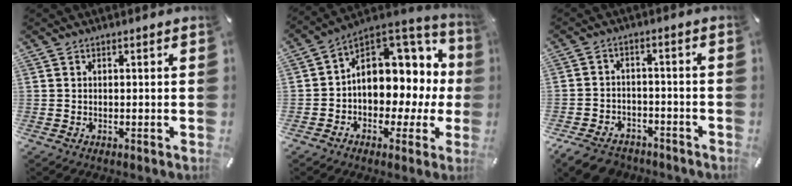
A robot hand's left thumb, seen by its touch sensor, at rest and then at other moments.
{"total": 11.3, "force": [2.0, 9.3, 6.0], "torque": [-0.071, -0.038, 0.039]}
{"total": 7.7, "force": [-6.0, 4.0, 2.8], "torque": [-0.054, 0.032, -0.113]}